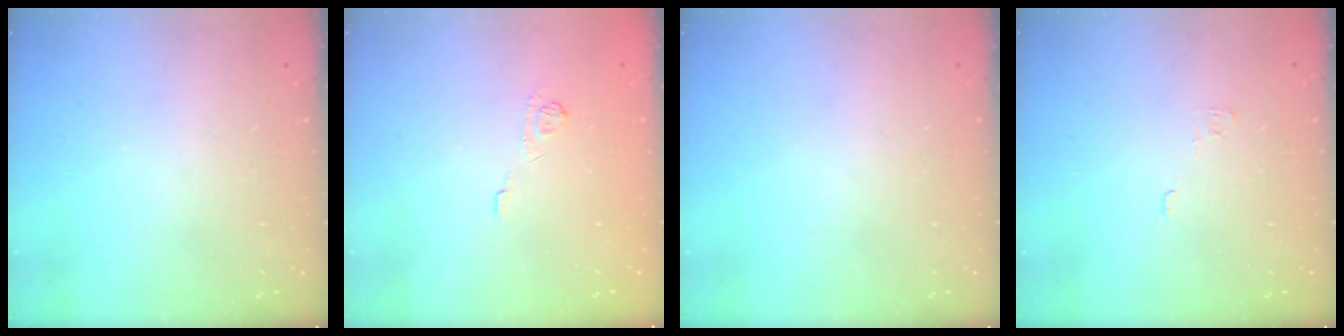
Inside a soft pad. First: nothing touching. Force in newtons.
{"total": 5.2, "press": 4.9, "slide": 1.6}
{"total": 0.0}
{"total": 2.1, "press": 2.1, "slide": 0.3}